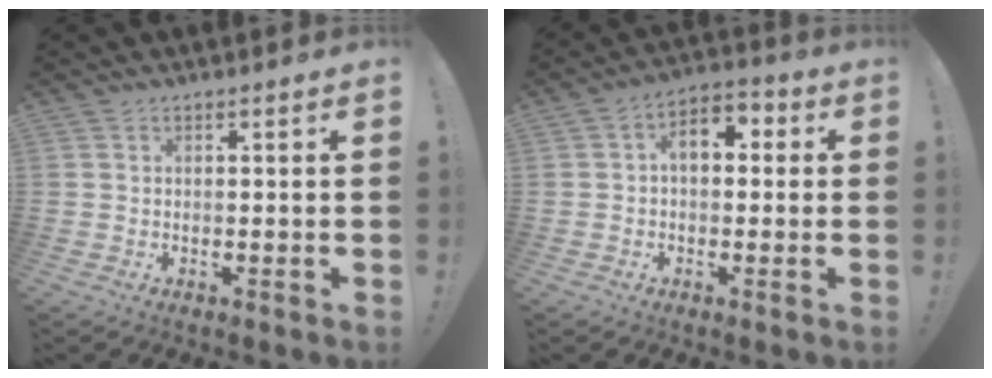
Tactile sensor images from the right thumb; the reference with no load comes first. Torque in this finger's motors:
{"motor_torque": [1.14, 1.59, 0.45, -0.51, 0.00]}